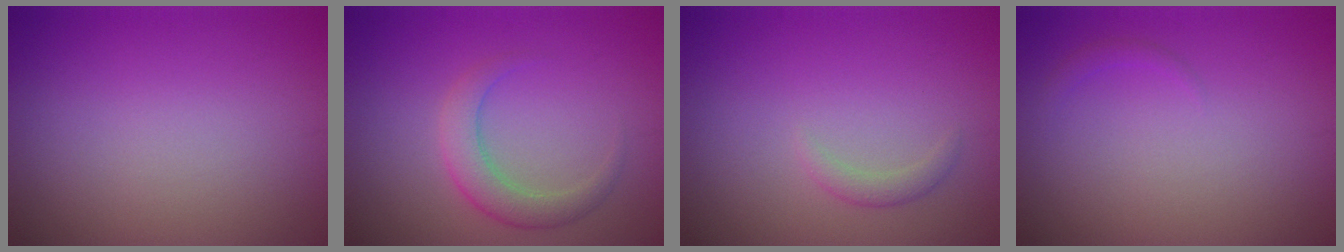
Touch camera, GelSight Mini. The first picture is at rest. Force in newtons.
{"total": 2.8, "press": 2.8, "slide": 0.2}
{"total": 1.1, "press": 1.1, "slide": 0.0}
{"total": 0.7, "press": 0.7, "slide": 0.1}